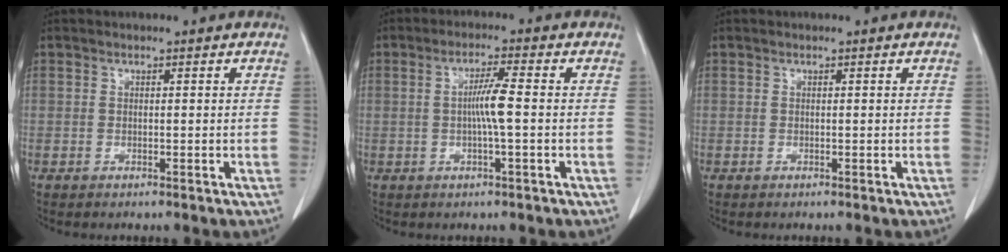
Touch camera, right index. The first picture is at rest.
{"total": 4.4, "force": [-0.3, -0.2, 4.4], "torque": [-0.083, 0.001, -0.006]}
{"total": 0.0}